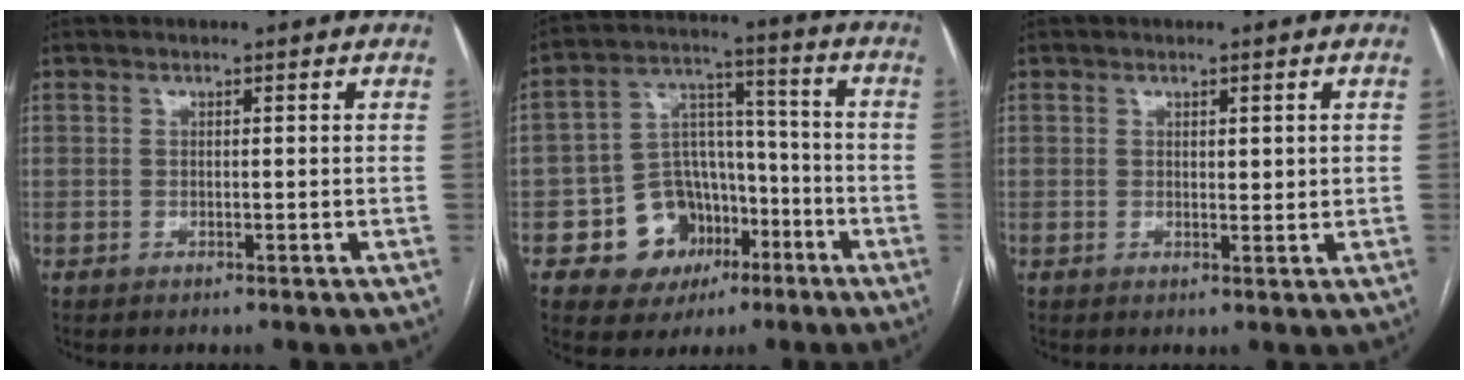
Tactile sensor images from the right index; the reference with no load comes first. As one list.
[{"total": 11.6, "force": [-5.0, 9.5, 4.5], "torque": [-0.064, 0.039, -0.070]}, {"total": 1.7, "force": [0.5, 0.6, 1.5], "torque": [-0.022, -0.003, 0.008]}]